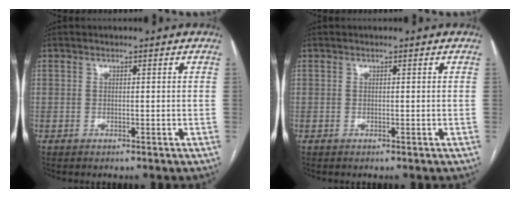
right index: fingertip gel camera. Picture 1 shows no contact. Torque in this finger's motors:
{"motor_torque": [0.00, 0.00, 0.00, 0.00]}